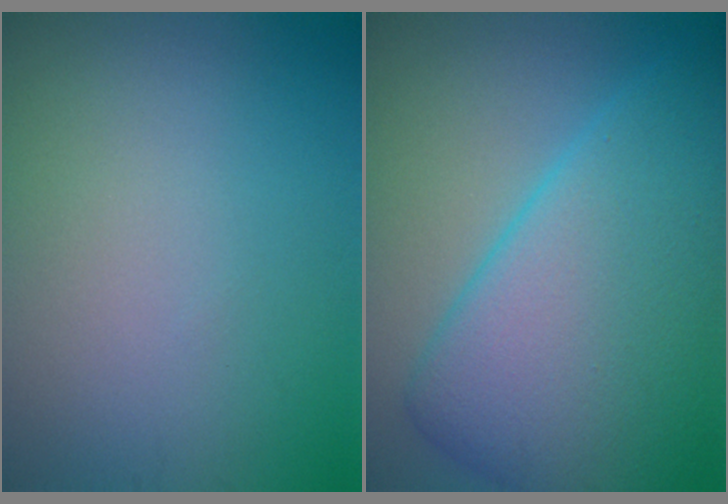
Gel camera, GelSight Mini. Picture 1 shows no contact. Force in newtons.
{"total": 12.0, "press": 12.0, "slide": 0.2}